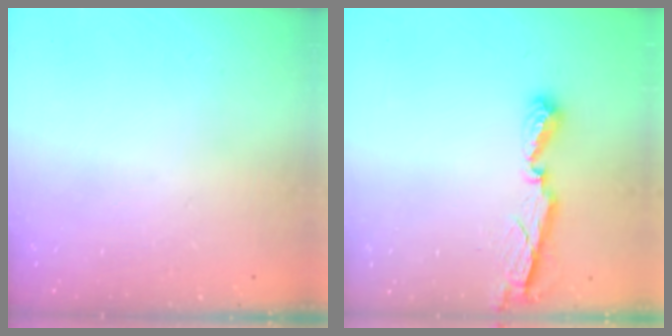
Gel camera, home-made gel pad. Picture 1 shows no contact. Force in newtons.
{"total": 7.8, "press": 7.8, "slide": 0.5}